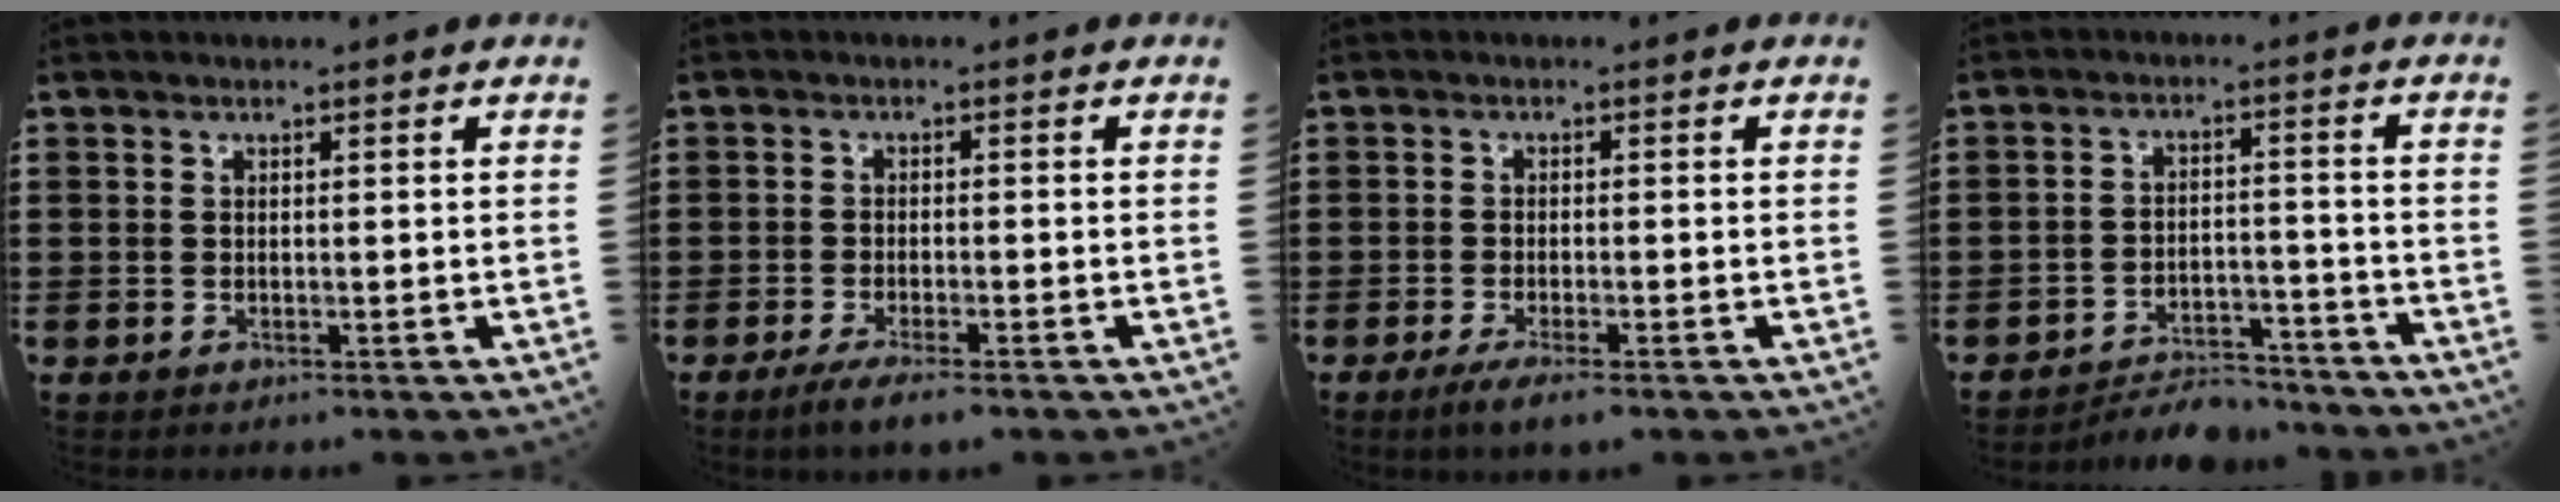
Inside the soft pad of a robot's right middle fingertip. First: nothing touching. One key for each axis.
{"total": 2.5, "fx": -2.0, "fy": 0.1, "fz": 1.5, "tx": -0.024, "ty": 0.002, "tz": -0.037}
{"total": 2.2, "fx": -1.7, "fy": 0.2, "fz": 1.5, "tx": -0.024, "ty": 0.002, "tz": -0.031}
{"total": 5.0, "fx": -4.8, "fy": 1.0, "fz": 0.7, "tx": -0.014, "ty": 0.011, "tz": -0.099}